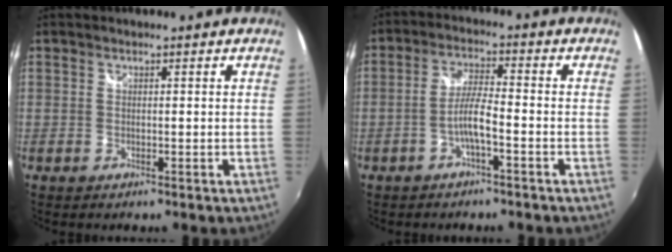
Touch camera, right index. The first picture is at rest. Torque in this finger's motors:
{"motor_torque": [0.91, -0.38, 0.47, 0.10]}